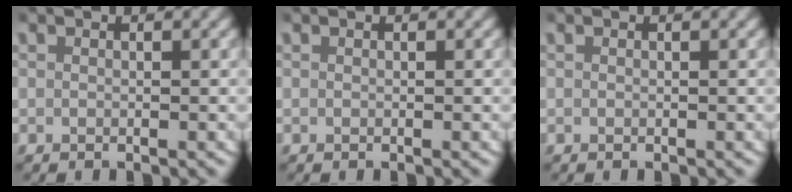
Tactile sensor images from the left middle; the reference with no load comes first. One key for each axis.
{"total": 0.0}
{"total": 0.0}